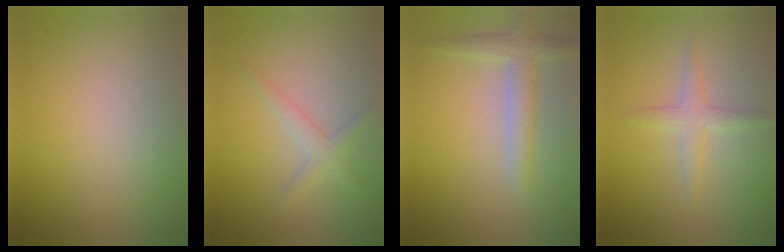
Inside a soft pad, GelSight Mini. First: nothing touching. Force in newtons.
{"total": 1.6, "press": 1.6, "slide": 0.1}
{"total": 2.6, "press": 2.6, "slide": 0.2}
{"total": 1.7, "press": 1.7, "slide": 0.1}